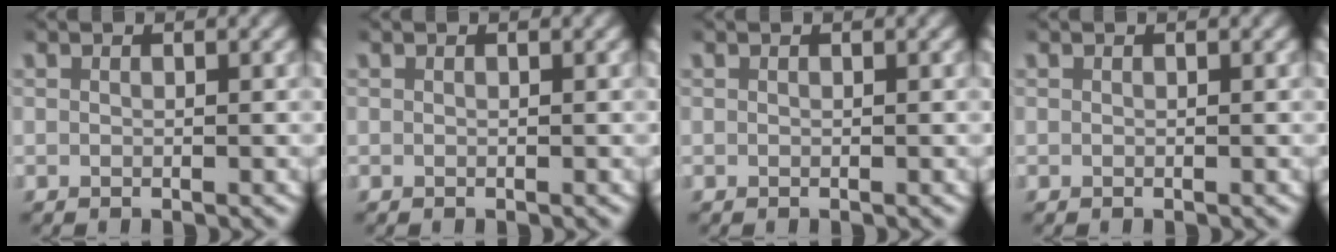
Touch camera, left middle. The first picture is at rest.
{"total": 0.0}
{"total": 0.0}
{"total": 0.0}